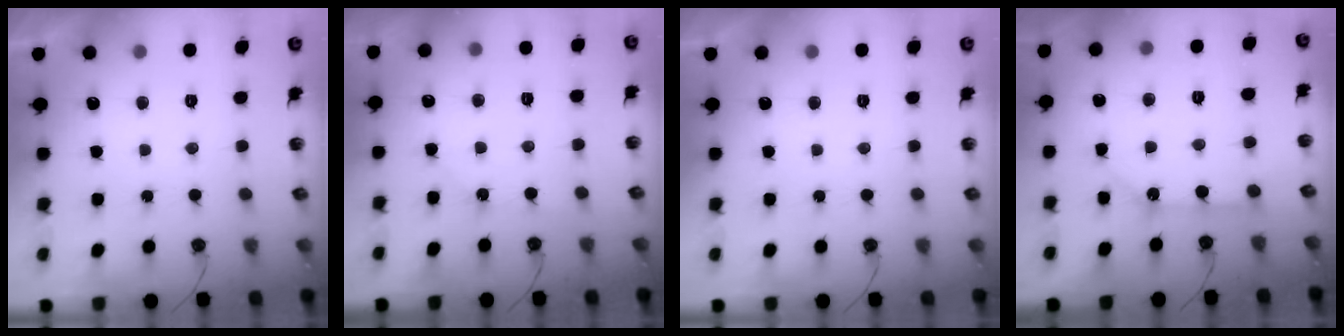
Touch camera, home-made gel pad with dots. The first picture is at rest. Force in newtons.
{"total": 4.2, "press": 4.1, "slide": 0.5}
{"total": 0.0}
{"total": 9.2, "press": 9.2, "slide": 0.7}